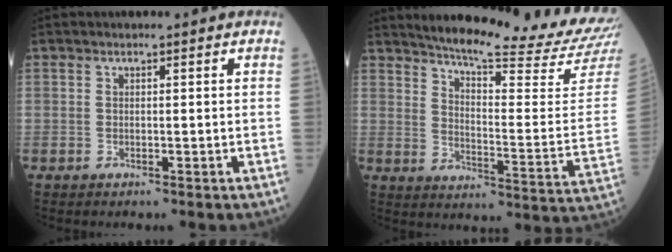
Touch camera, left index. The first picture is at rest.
{"total": 22.9, "force": [21.1, -0.7, 8.9], "torque": [-0.140, -0.106, 0.262]}